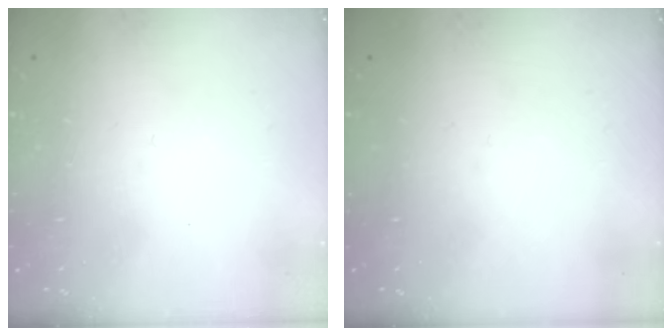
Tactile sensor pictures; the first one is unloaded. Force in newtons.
{"total": 0.0}